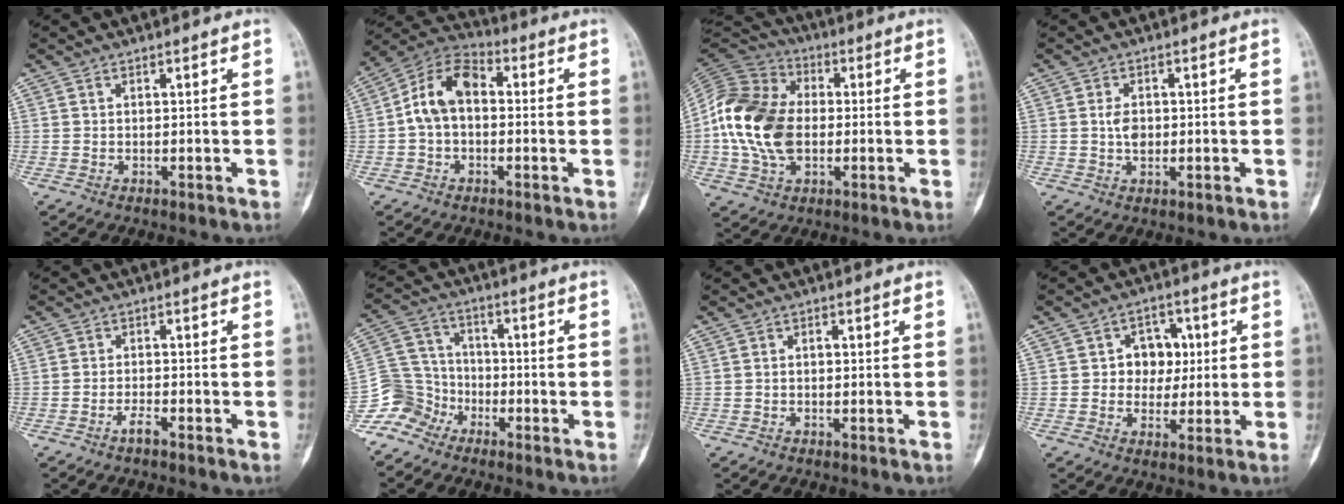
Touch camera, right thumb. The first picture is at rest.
{"total": 10.4, "force": [0.3, 6.6, 8.0], "torque": [-0.136, 0.035, -0.009]}
{"total": 17.8, "force": [-0.9, 12.2, 12.9], "torque": [-0.247, 0.018, -0.021]}
{"total": 3.0, "force": [0.1, 2.2, 2.1], "torque": [-0.028, 0.002, 0.000]}
{"total": 1.3, "force": [-1.0, 0.5, 0.6], "torque": [-0.014, 0.004, -0.022]}
{"total": 8.4, "force": [-5.7, 6.1, 0.7], "torque": [0.011, 0.054, -0.129]}
{"total": 0.7, "force": [0.0, 0.4, 0.5], "torque": [-0.004, 0.004, -0.002]}
{"total": 7.5, "force": [1.1, 6.3, 3.9], "torque": [-0.006, 0.007, 0.013]}